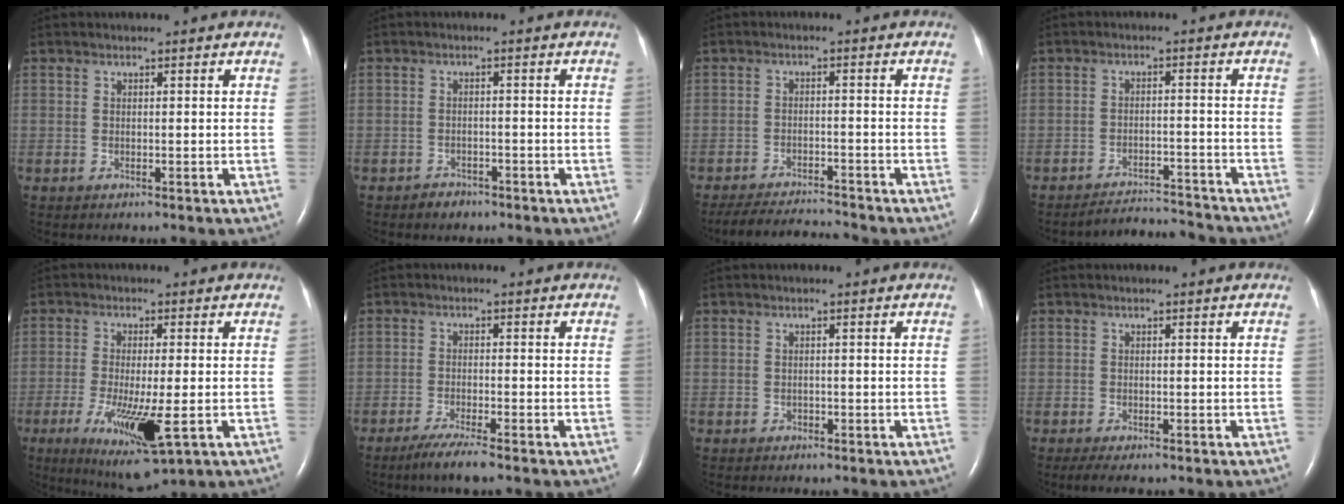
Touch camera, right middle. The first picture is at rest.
{"total": 2.0, "force": [-1.6, 1.2, 0.3], "torque": [-0.012, 0.003, -0.024]}
{"total": 7.1, "force": [-7.0, -0.2, 1.1], "torque": [-0.021, -0.005, -0.119]}
{"total": 7.0, "force": [-6.9, -0.3, -0.5], "torque": [0.004, 0.004, -0.109]}
{"total": 11.2, "force": [-3.9, 2.0, 10.3], "torque": [-0.188, -0.034, -0.056]}
{"total": 4.5, "force": [-3.4, -0.2, 3.0], "torque": [-0.063, -0.014, -0.063]}
{"total": 0.5, "force": [-0.4, 0.4, 0.0], "torque": [-0.004, 0.002, -0.007]}
{"total": 2.6, "force": [-2.0, 0.5, 1.7], "torque": [-0.029, -0.009, -0.029]}